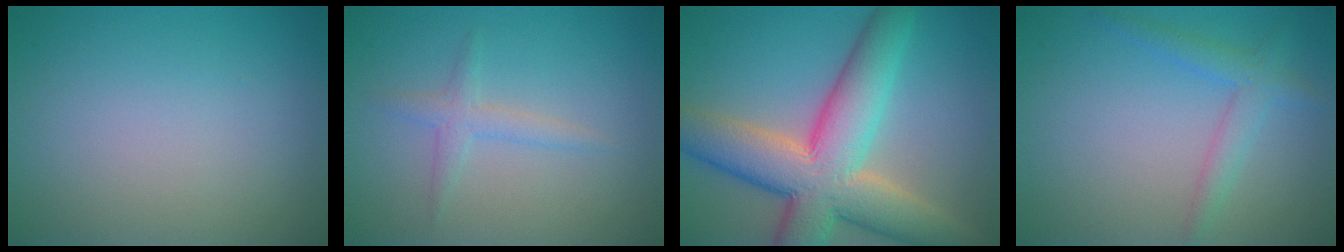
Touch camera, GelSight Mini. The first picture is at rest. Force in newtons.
{"total": 1.7, "press": 1.7, "slide": 0.1}
{"total": 11.3, "press": 11.3, "slide": 0.7}
{"total": 2.5, "press": 2.5, "slide": 0.1}